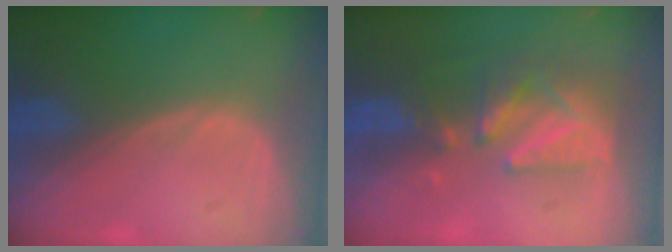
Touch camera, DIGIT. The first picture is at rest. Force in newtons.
{"total": 8.7, "press": 7.7, "slide": 3.9}